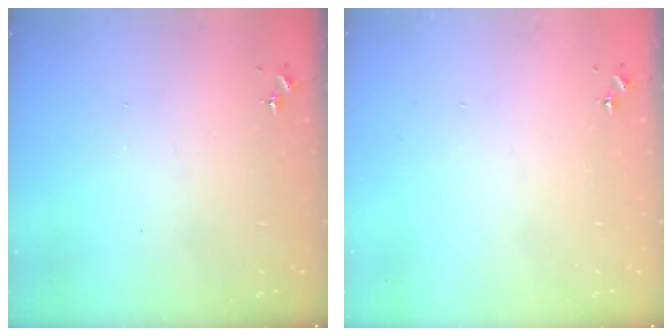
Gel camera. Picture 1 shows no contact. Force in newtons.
{"total": 0.0}